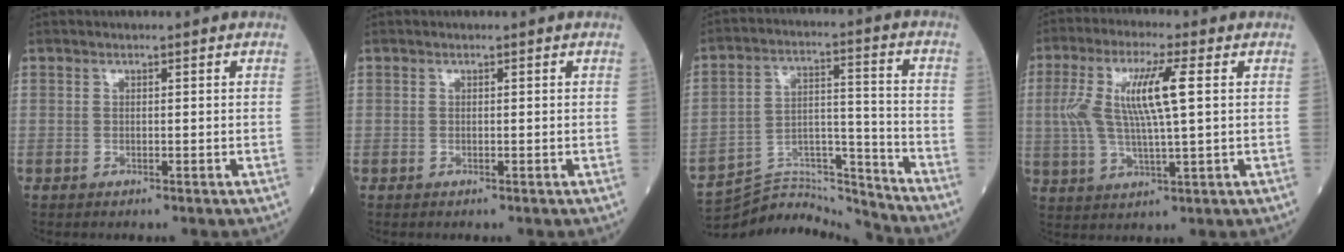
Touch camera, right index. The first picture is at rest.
{"total": 0.0}
{"total": 13.8, "force": [-13.8, -0.4, -0.3], "torque": [0.004, 0.047, -0.234]}
{"total": 10.3, "force": [1.8, 1.2, 10.1], "torque": [-0.215, 0.010, 0.034]}